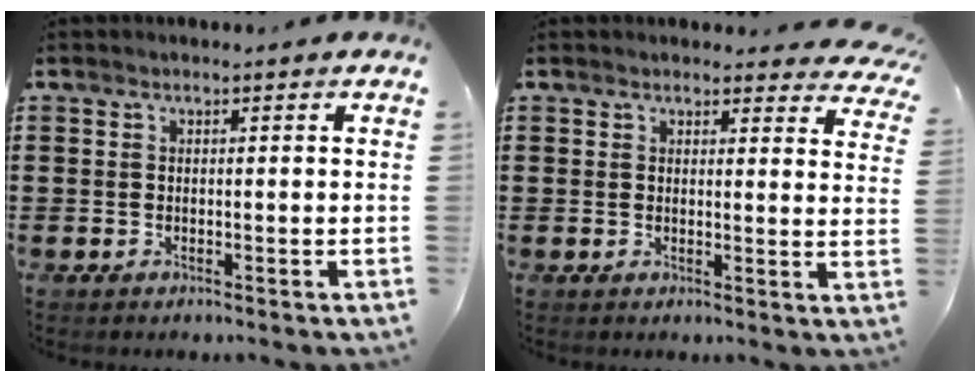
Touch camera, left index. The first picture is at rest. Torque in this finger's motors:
{"motor_torque": [0.70, 0.16, 0.18, 0.02]}